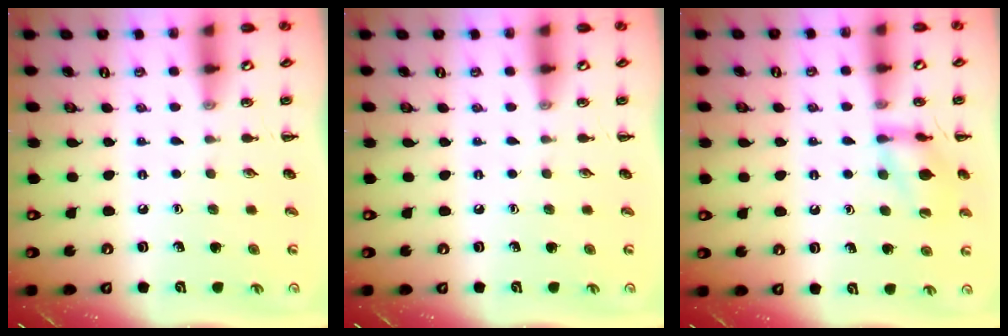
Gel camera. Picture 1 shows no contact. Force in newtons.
{"total": 0.0}
{"total": 12.7, "press": 12.7, "slide": 1.0}